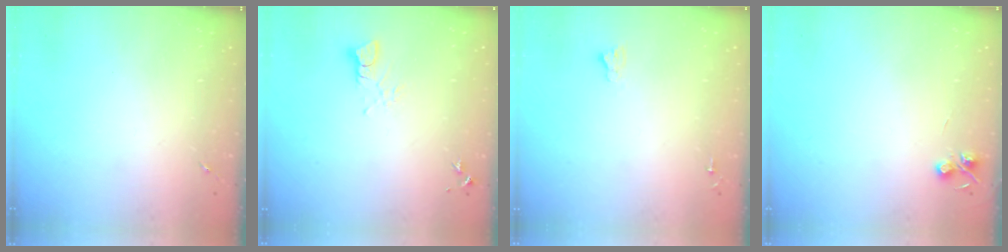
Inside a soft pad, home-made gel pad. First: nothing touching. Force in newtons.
{"total": 3.2, "press": 3.2, "slide": 0.3}
{"total": 2.7, "press": 2.7, "slide": 0.0}
{"total": 4.6, "press": 4.6, "slide": 0.6}